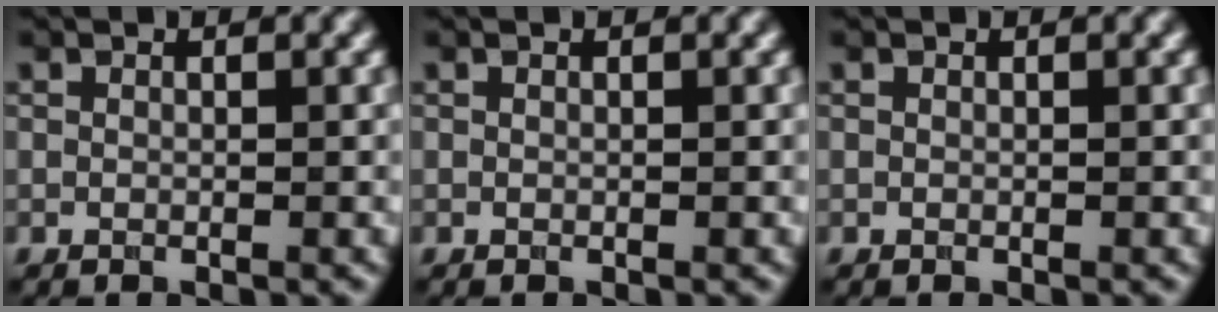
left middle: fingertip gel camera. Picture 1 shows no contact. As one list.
[{"total": 0.0}, {"total": 0.0}]